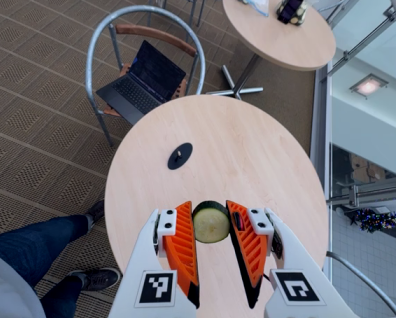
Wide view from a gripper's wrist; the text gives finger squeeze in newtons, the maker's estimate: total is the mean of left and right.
{"total": 7.3, "left": 7.0, "right": 7.6}